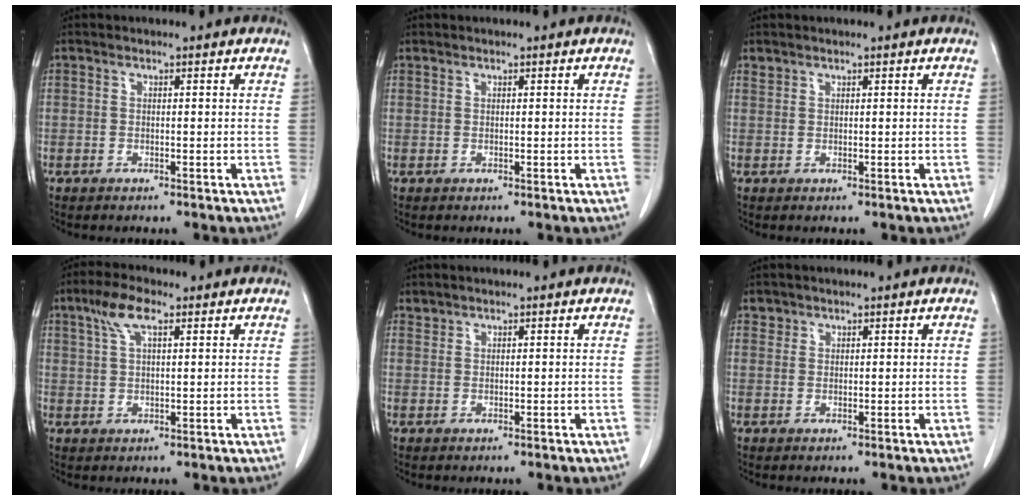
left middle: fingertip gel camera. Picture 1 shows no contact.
{"total": 0.0}
{"total": 0.8, "force": [0.7, 0.3, 0.0], "torque": [0.000, 0.004, 0.015]}
{"total": 5.2, "force": [2.8, 1.4, 4.1], "torque": [-0.089, 0.013, 0.056]}
{"total": 0.7, "force": [0.7, 0.1, -0.1], "torque": [-0.001, 0.003, 0.015]}
{"total": 1.0, "force": [0.8, 0.7, -0.1], "torque": [0.009, 0.004, 0.011]}